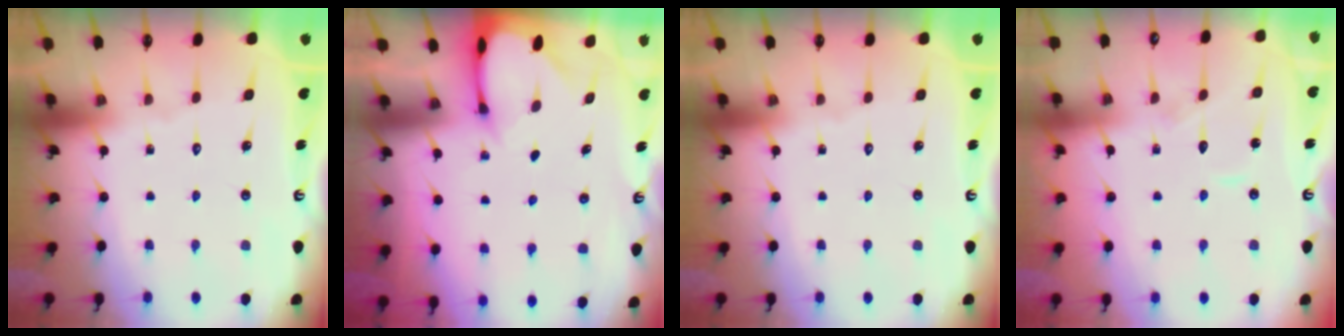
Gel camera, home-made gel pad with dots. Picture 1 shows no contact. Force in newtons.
{"total": 2.0, "press": 2.0, "slide": 0.1}
{"total": 0.0}
{"total": 5.3, "press": 5.2, "slide": 0.7}